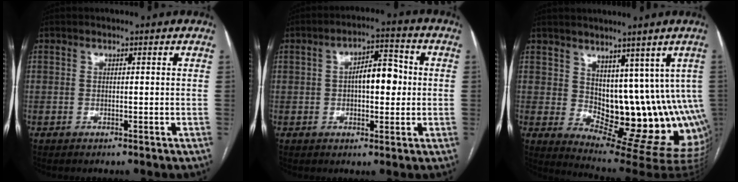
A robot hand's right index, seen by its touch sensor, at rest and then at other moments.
{"total": 7.2, "force": [0.3, 3.1, 6.5], "torque": [-0.099, 0.022, 0.003]}
{"total": 12.6, "force": [3.3, 6.5, 10.2], "torque": [-0.123, -0.006, 0.066]}